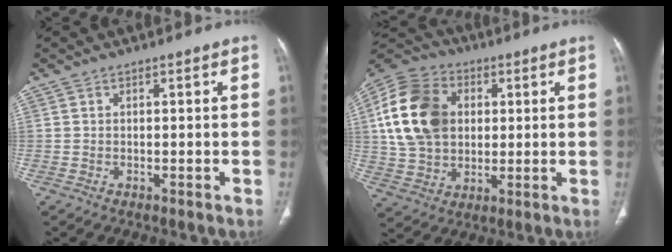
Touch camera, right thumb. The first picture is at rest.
{"total": 18.6, "force": [3.3, 14.0, 11.8], "torque": [-0.215, 0.014, 0.059]}